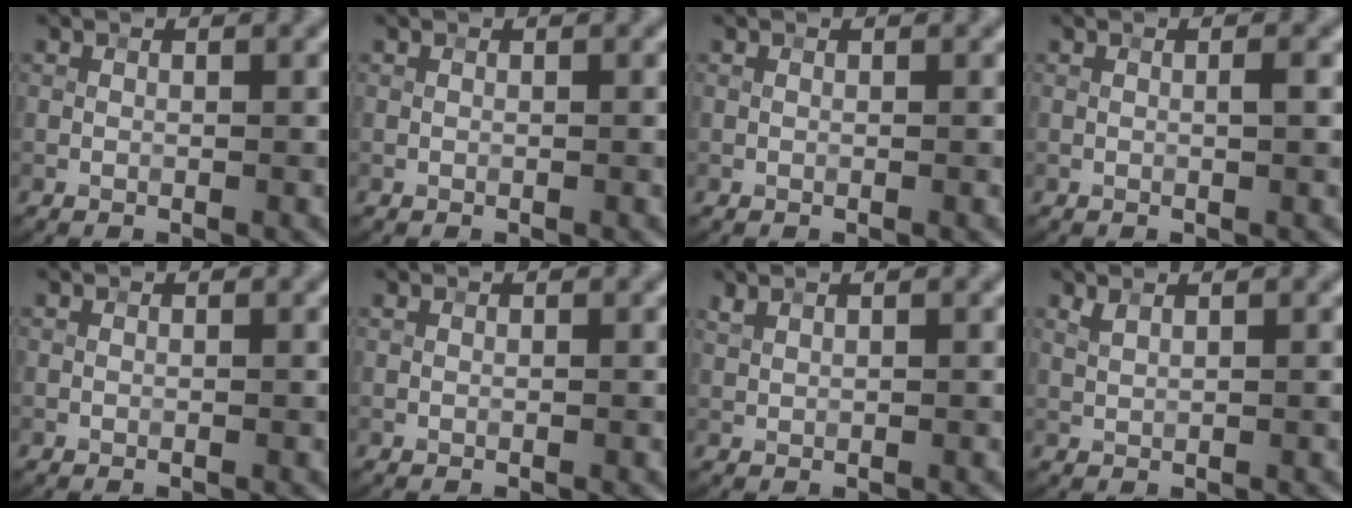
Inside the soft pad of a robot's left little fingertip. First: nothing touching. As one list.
[{"total": 0.0}, {"total": 0.0}, {"total": 0.7, "force": [0.0, 0.0, 0.7], "torque": [-0.012, 0.001, 0.001]}, {"total": 0.0}, {"total": 0.0}, {"total": 0.8, "force": [0.7, 0.2, 0.3], "torque": [-0.010, 0.001, 0.018]}, {"total": 0.9, "force": [0.7, 0.2, 0.5], "torque": [-0.014, 0.000, 0.017]}]